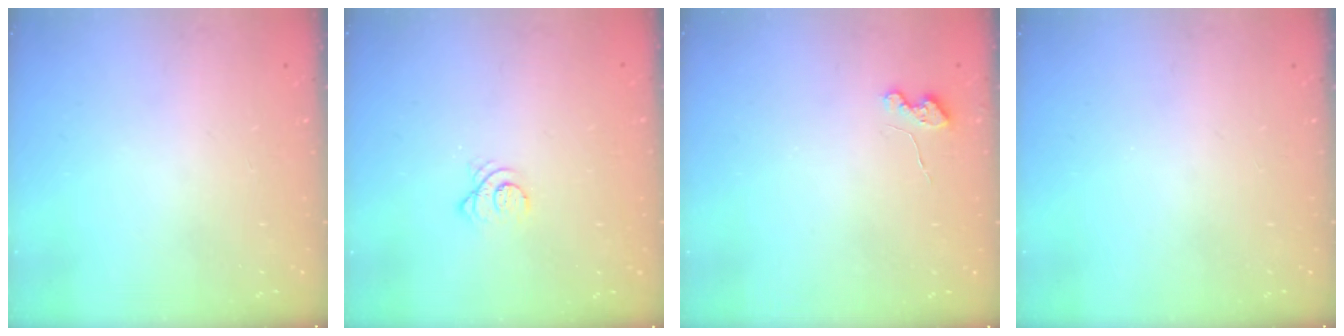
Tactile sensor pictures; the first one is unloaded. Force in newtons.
{"total": 3.6, "press": 3.5, "slide": 0.5}
{"total": 3.7, "press": 3.7, "slide": 0.4}
{"total": 0.0}